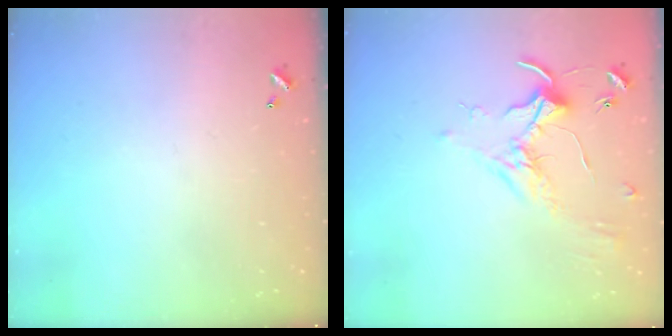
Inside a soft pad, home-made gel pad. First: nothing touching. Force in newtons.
{"total": 1.8, "press": 1.7, "slide": 0.4}